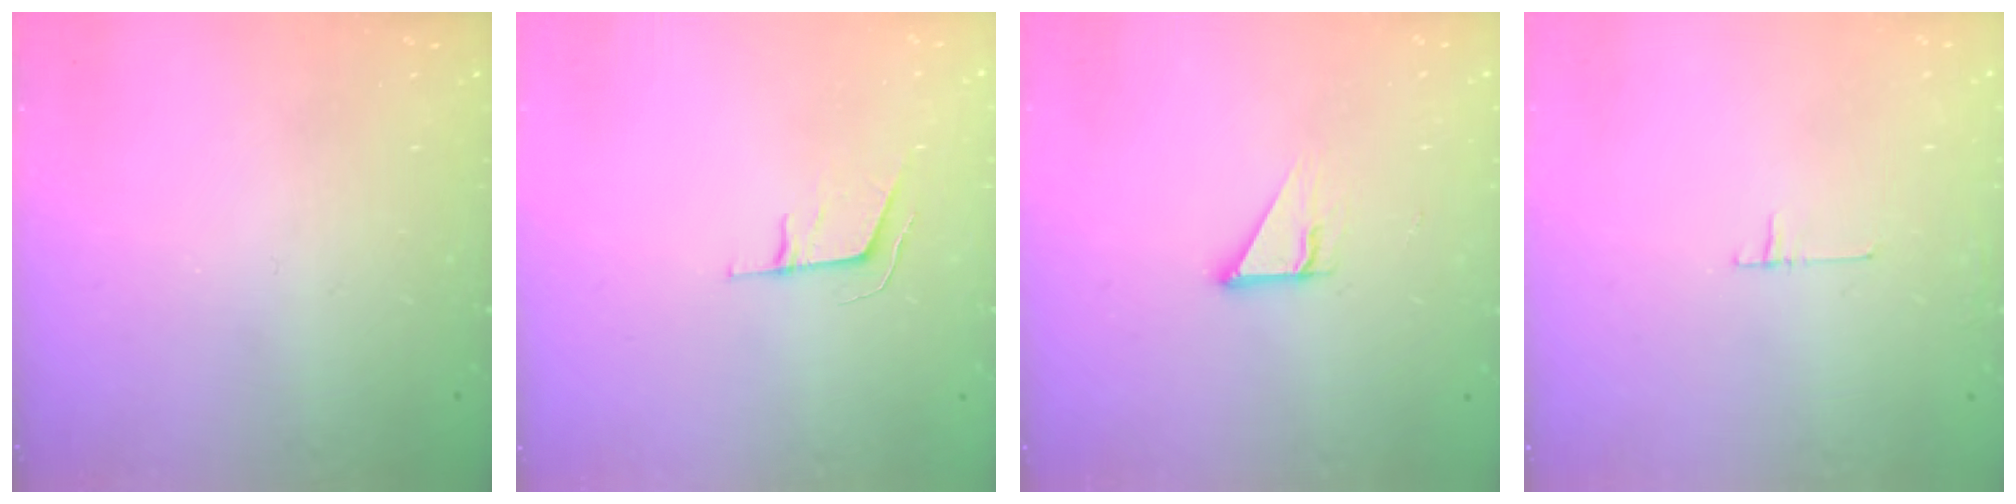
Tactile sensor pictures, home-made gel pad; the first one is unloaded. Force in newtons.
{"total": 6.1, "press": 5.5, "slide": 2.7}
{"total": 3.3, "press": 3.3, "slide": 0.2}
{"total": 4.5, "press": 4.5, "slide": 0.4}